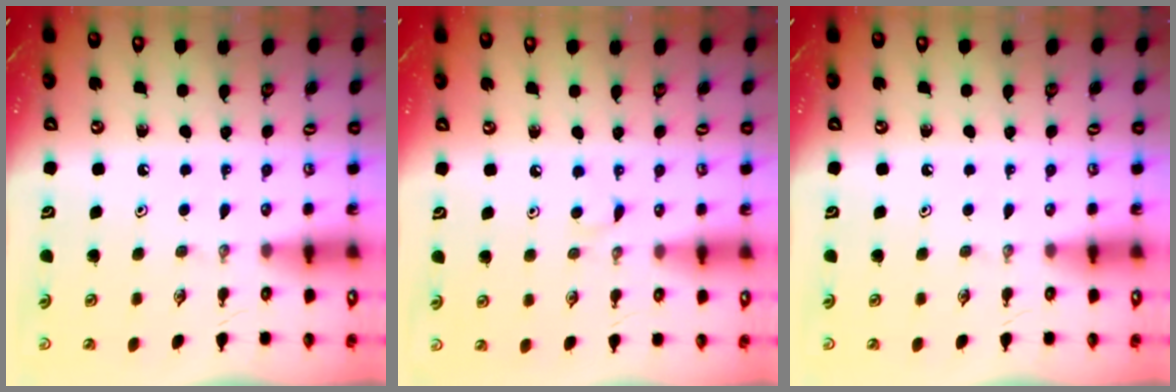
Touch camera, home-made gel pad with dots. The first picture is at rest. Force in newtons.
{"total": 3.3, "press": 3.3, "slide": 0.5}
{"total": 0.0}